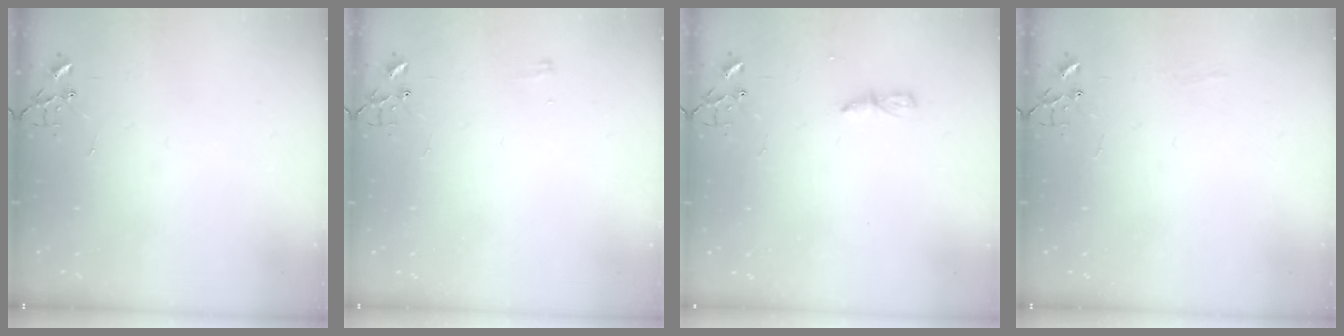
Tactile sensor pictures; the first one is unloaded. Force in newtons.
{"total": 4.3, "press": 4.3, "slide": 0.5}
{"total": 3.9, "press": 3.8, "slide": 0.5}
{"total": 4.4, "press": 4.4, "slide": 0.6}